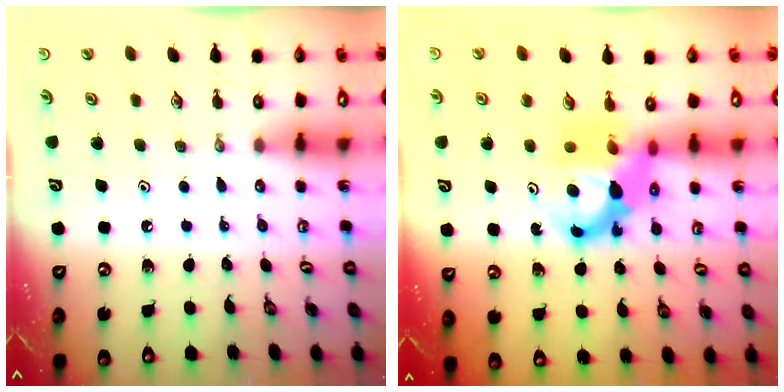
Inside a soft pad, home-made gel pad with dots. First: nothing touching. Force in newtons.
{"total": 9.2, "press": 9.2, "slide": 0.9}